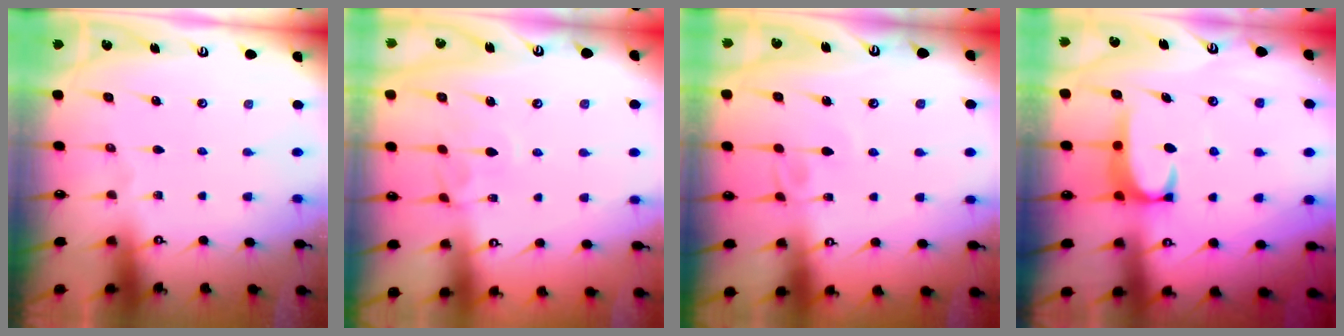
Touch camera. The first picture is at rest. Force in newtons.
{"total": 3.6, "press": 3.6, "slide": 0.3}
{"total": 4.3, "press": 4.3, "slide": 0.2}
{"total": 2.5, "press": 2.4, "slide": 0.7}